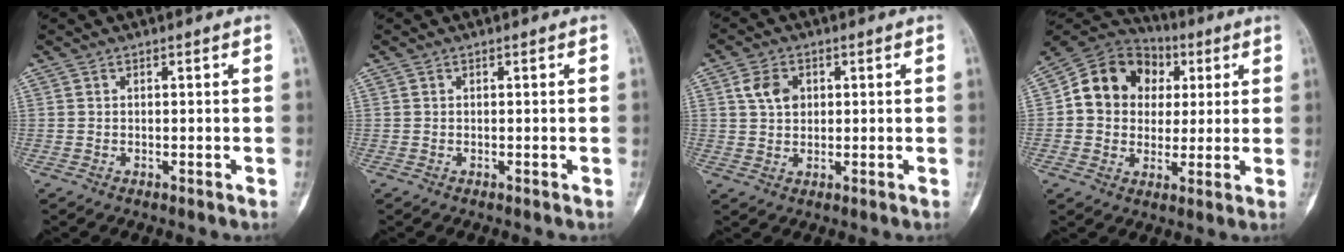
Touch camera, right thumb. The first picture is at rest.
{"total": 0.0}
{"total": 4.9, "force": [1.4, 3.7, 3.0], "torque": [-0.040, -0.002, 0.023]}
{"total": 14.6, "force": [2.5, 12.6, 6.9], "torque": [-0.084, 0.018, 0.037]}